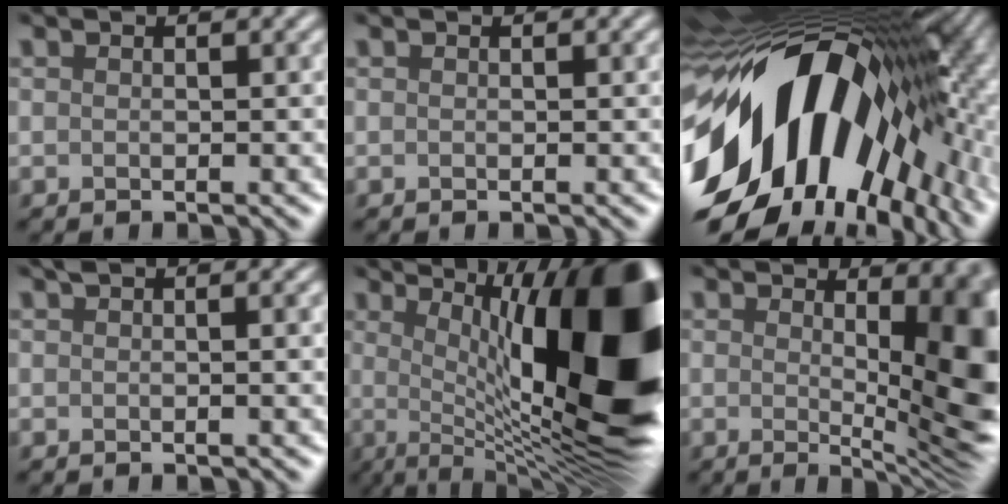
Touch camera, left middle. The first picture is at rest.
{"total": 0.0}
{"total": 18.8, "force": [-4.5, 9.9, 15.3], "torque": [-0.288, -0.036, -0.065]}
{"total": 0.7, "force": [-0.4, -0.6, 0.1], "torque": [-0.019, -0.004, 0.012]}
{"total": 18.1, "force": [0.8, 5.4, 17.2], "torque": [-0.209, 0.007, 0.030]}
{"total": 13.0, "force": [0.3, 4.5, 12.2], "torque": [-0.104, 0.004, 0.016]}